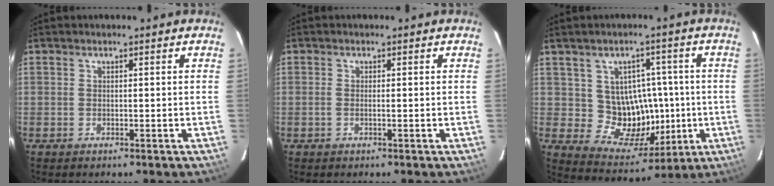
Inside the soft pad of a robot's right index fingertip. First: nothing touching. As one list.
[{"total": 0.8, "force": [-0.1, 0.0, 0.8], "torque": [-0.019, 0.000, -0.004]}, {"total": 11.6, "force": [-0.2, 10.7, 4.4], "torque": [-0.080, 0.005, 0.016]}]